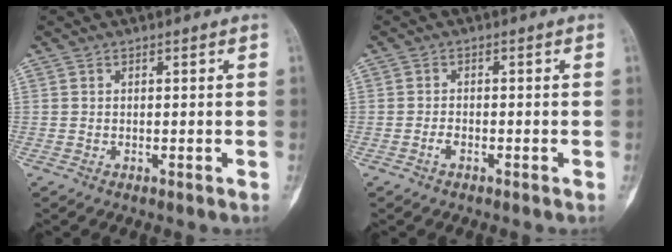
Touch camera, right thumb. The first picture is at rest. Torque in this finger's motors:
{"motor_torque": [-0.67, 0.00, -0.06, 0.00, 0.02]}